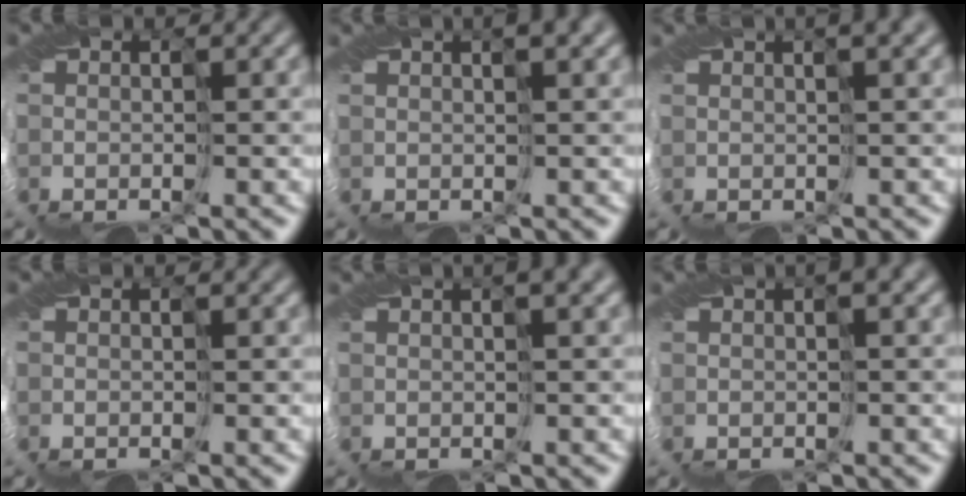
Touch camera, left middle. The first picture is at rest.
{"total": 5.2, "force": [2.9, 1.7, 3.9], "torque": [-0.040, 0.026, 0.016]}
{"total": 5.4, "force": [3.0, 1.6, 4.1], "torque": [-0.040, 0.029, 0.020]}
{"total": 0.0}
{"total": 4.9, "force": [2.7, 1.4, 3.8], "torque": [-0.040, 0.024, 0.019]}
{"total": 2.8, "force": [1.5, 0.6, 2.3], "torque": [-0.035, 0.010, 0.016]}